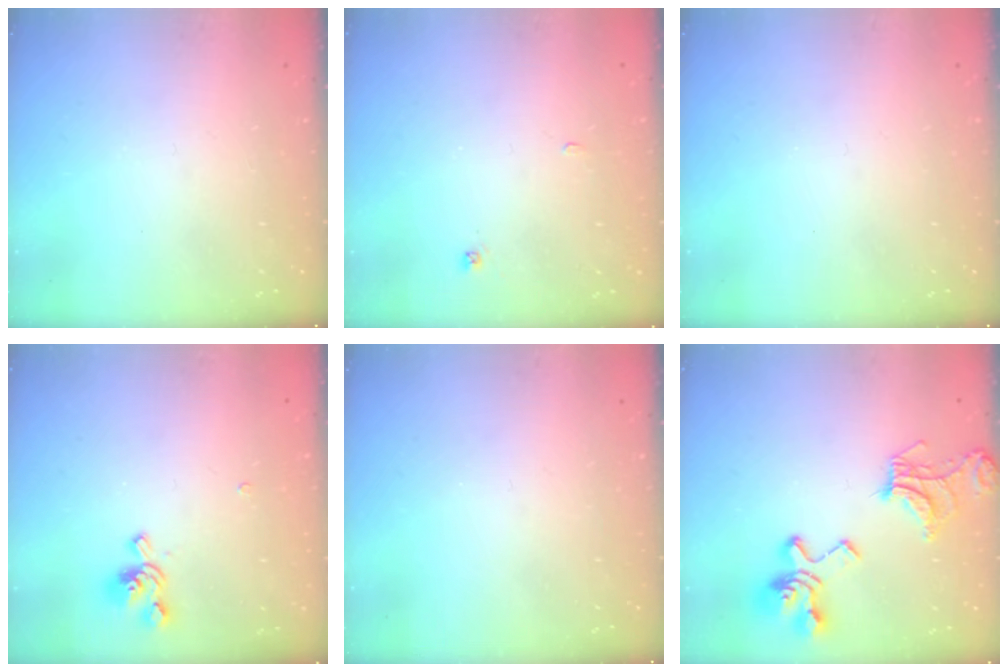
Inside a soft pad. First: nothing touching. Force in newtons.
{"total": 4.6, "press": 4.5, "slide": 0.2}
{"total": 0.0}
{"total": 1.2, "press": 0.1, "slide": 1.2}
{"total": 0.0}
{"total": 13.8, "press": 13.6, "slide": 2.0}